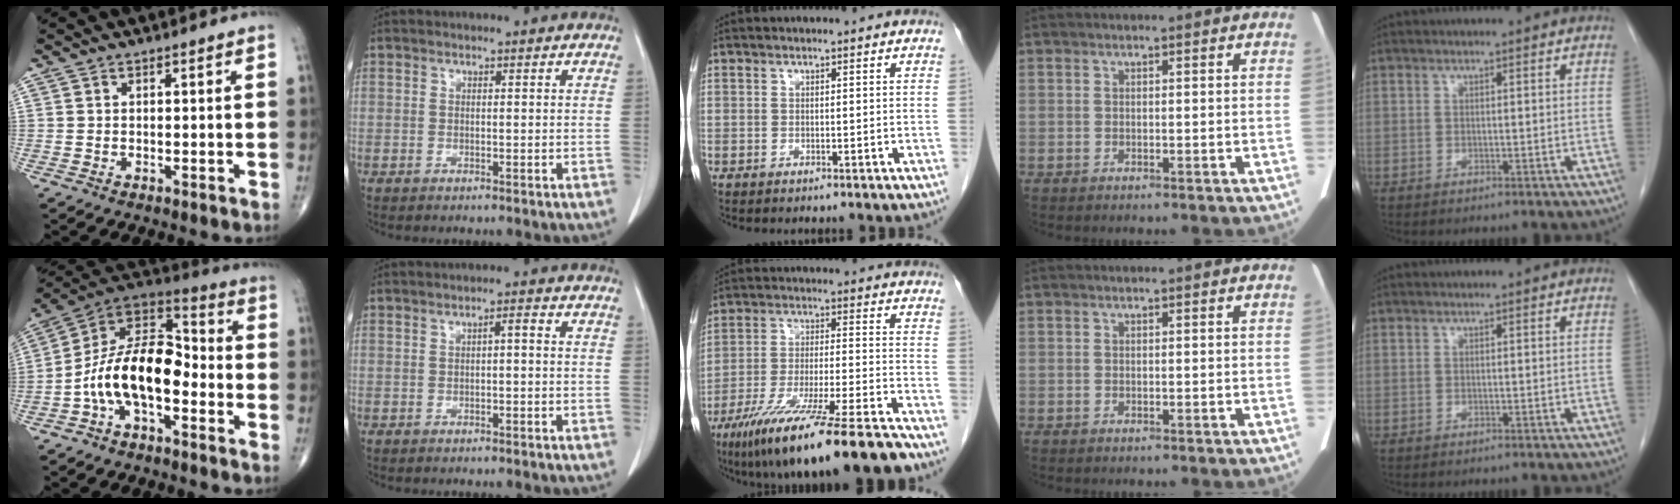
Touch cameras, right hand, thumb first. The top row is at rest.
{"thumb": {"total": 16.1, "force": [-4.3, 8.5, 12.9], "torque": [-0.213, 0.065, -0.087]}, "index": {"total": 1.8, "force": [0.1, 0.6, 1.7], "torque": [-0.031, 0.010, 0.004]}, "middle": {"total": 19.4, "force": [-14.5, 0.0, 12.9], "torque": [-0.200, -0.045, -0.243]}}